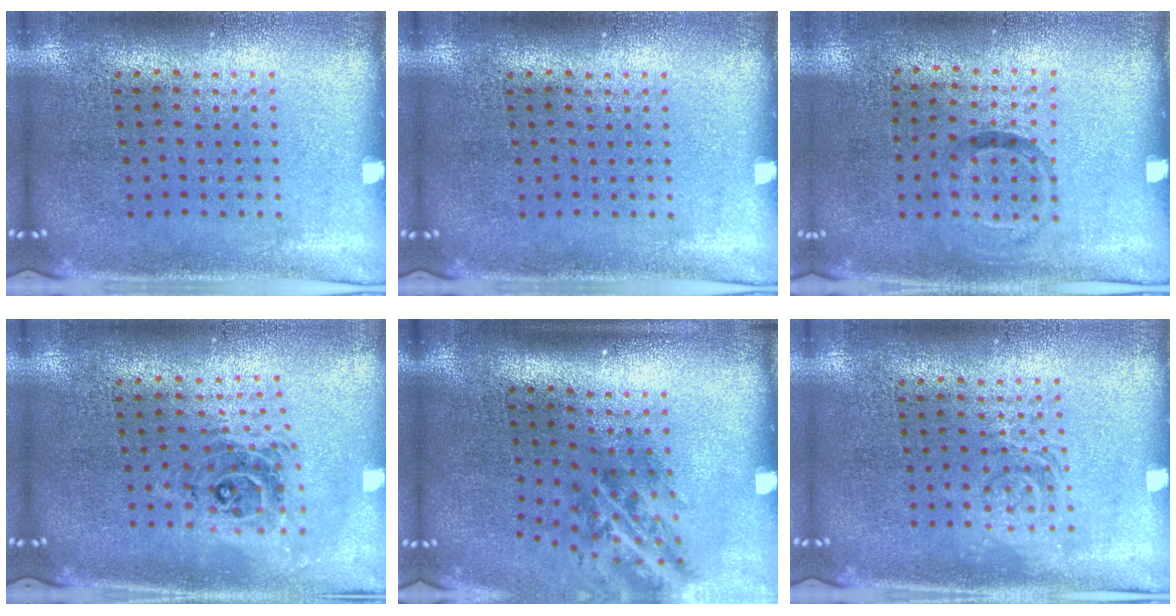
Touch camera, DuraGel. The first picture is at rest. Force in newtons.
{"total": 0.0}
{"total": 1.0, "press": 0.6, "slide": 0.8}
{"total": 0.9, "press": 0.8, "slide": 0.2}
{"total": 1.7, "press": 1.1, "slide": 1.3}
{"total": 1.9, "press": 1.9, "slide": 0.3}